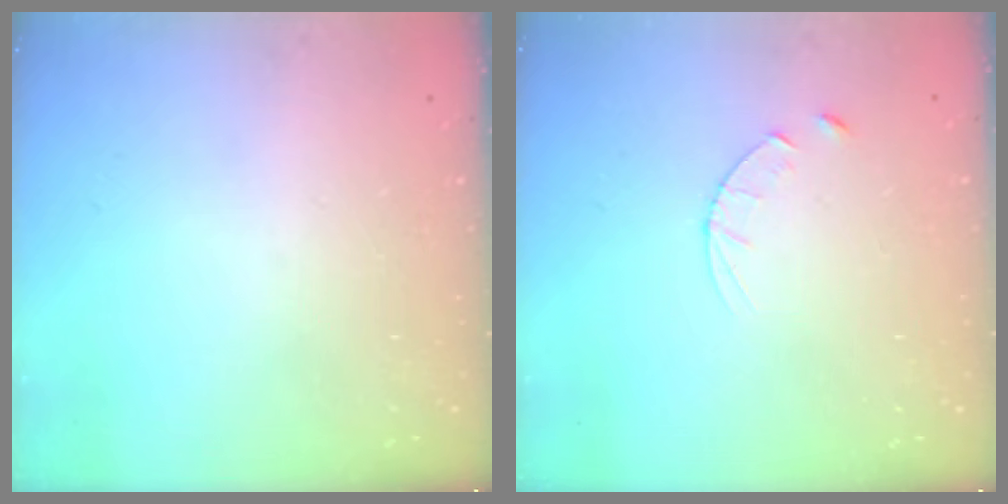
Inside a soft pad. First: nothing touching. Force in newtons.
{"total": 3.9, "press": 3.9, "slide": 0.4}